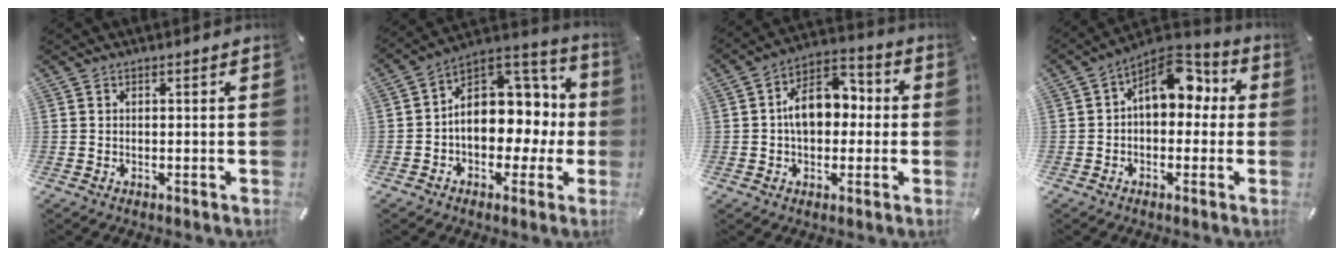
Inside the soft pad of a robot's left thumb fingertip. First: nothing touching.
{"total": 12.8, "force": [0.2, 10.2, 7.7], "torque": [-0.105, -0.013, 0.008]}
{"total": 11.2, "force": [0.5, 7.8, 8.0], "torque": [-0.138, 0.010, 0.009]}
{"total": 11.1, "force": [3.3, 7.4, 7.6], "torque": [-0.101, -0.013, 0.059]}